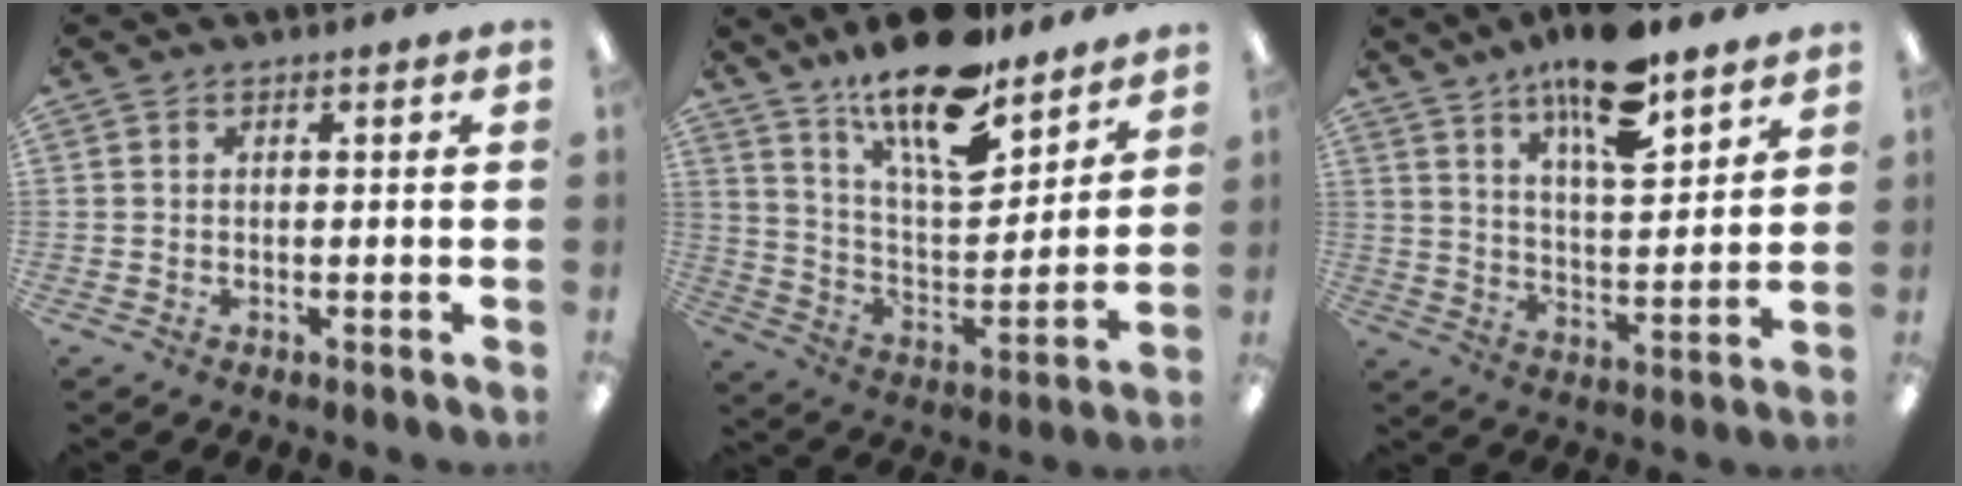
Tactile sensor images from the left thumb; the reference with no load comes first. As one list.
[{"total": 18.5, "force": [14.2, 5.9, 10.2], "torque": [-0.187, -0.090, 0.246]}, {"total": 15.6, "force": [11.6, 4.6, 9.3], "torque": [-0.153, -0.063, 0.193]}]